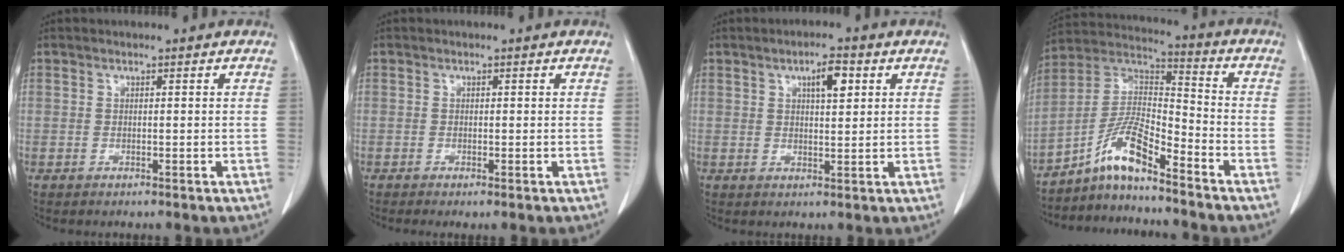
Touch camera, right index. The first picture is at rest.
{"total": 0.7, "force": [-0.4, 0.0, 0.6], "torque": [-0.012, -0.003, -0.006]}
{"total": 4.3, "force": [1.8, 1.2, 3.7], "torque": [-0.061, 0.003, 0.030]}
{"total": 9.1, "force": [-6.8, 0.9, 6.1], "torque": [-0.130, 0.017, -0.127]}